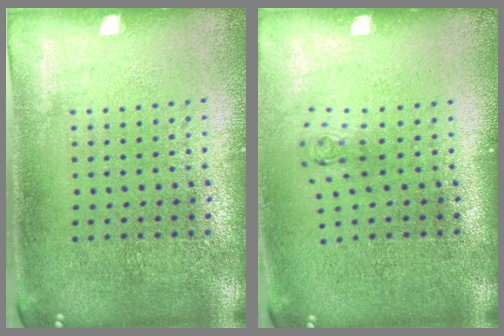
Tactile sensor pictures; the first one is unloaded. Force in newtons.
{"total": 0.7, "press": 0.3, "slide": 0.7}